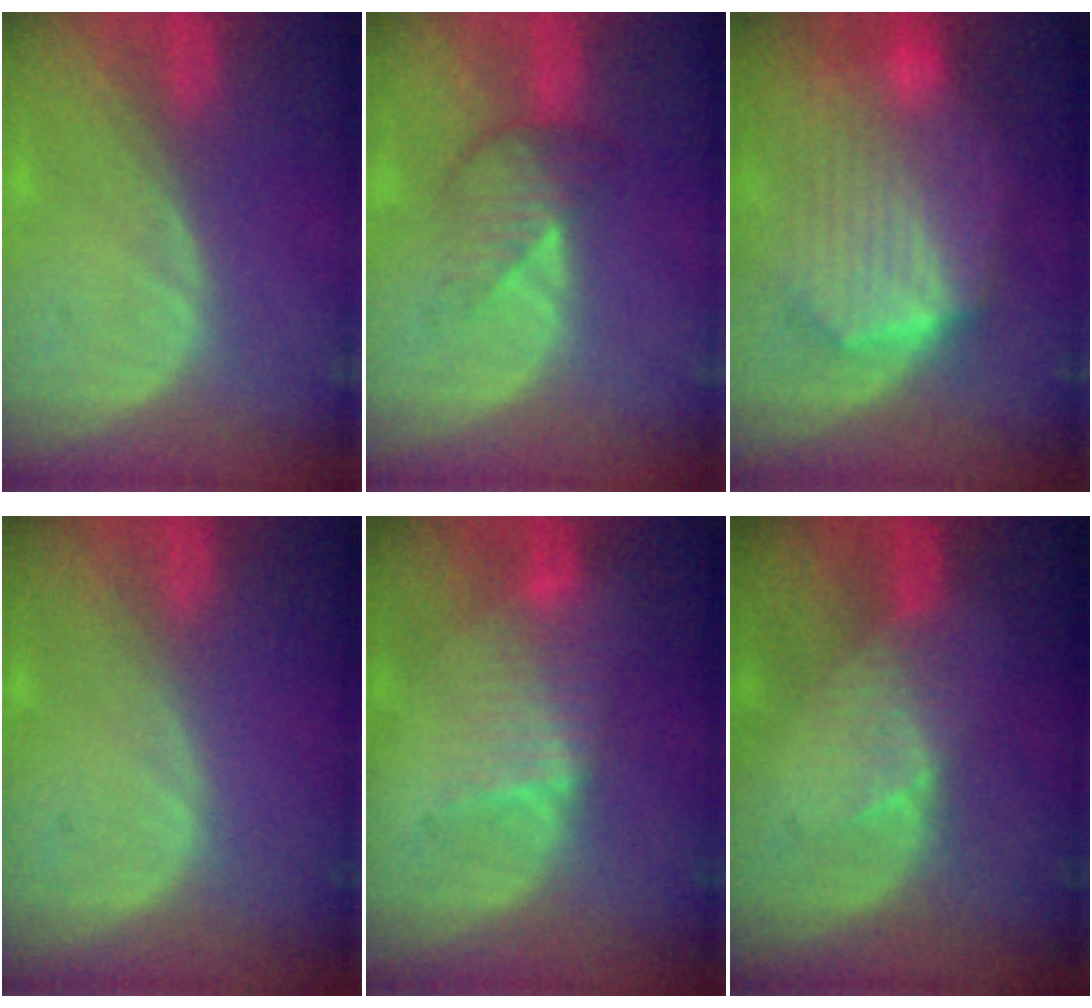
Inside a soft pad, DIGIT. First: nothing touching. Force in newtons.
{"total": 4.0, "press": 4.0, "slide": 0.1}
{"total": 10.8, "press": 10.8, "slide": 0.8}
{"total": 0.0}
{"total": 5.0, "press": 4.9, "slide": 0.4}
{"total": 3.1, "press": 3.1, "slide": 0.3}